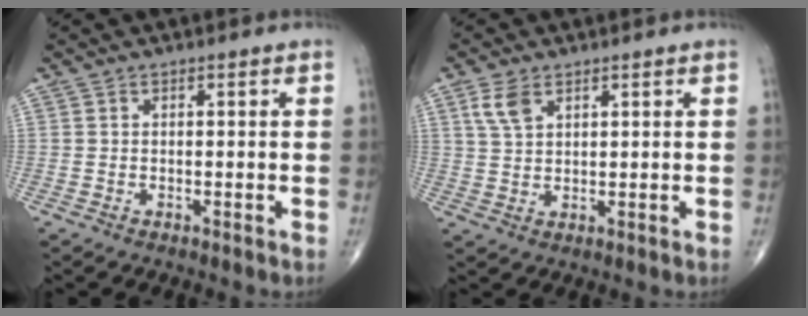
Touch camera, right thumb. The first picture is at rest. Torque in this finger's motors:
{"motor_torque": [-0.26, 0.27, 0.09, -0.11, 0.02]}